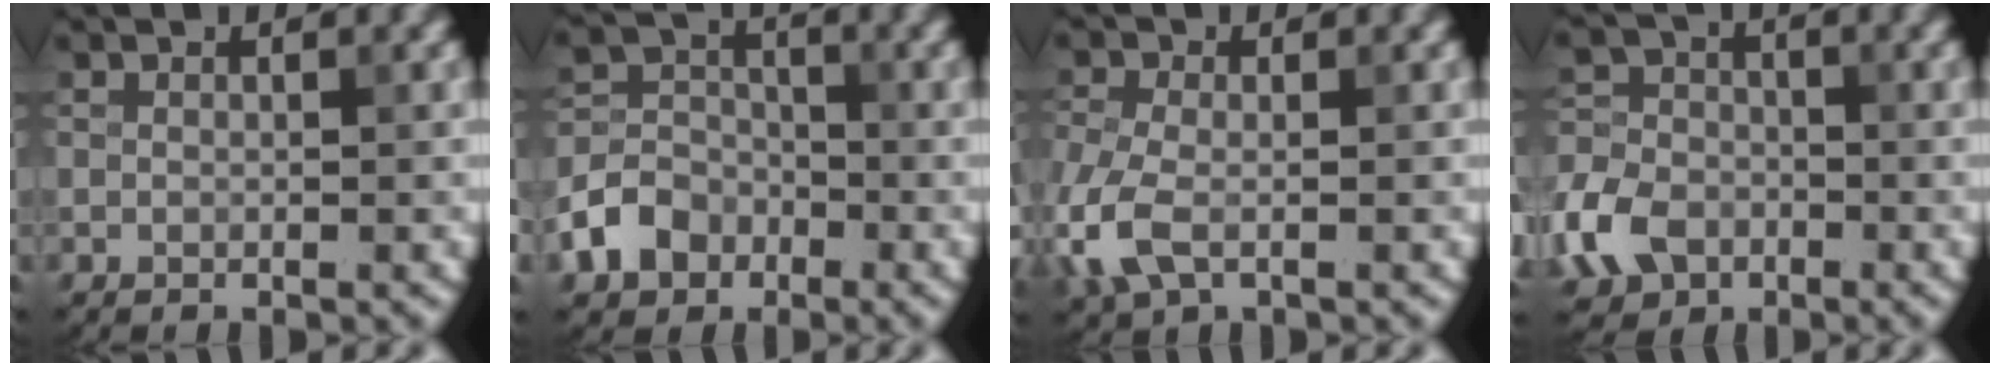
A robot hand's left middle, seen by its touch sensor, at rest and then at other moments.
{"total": 4.8, "force": [-2.5, 3.7, 1.8], "torque": [-0.038, 0.003, -0.057]}
{"total": 4.6, "force": [-1.7, 2.6, 3.4], "torque": [-0.095, -0.006, -0.043]}
{"total": 6.6, "force": [-3.1, 4.9, 3.2], "torque": [-0.080, -0.005, -0.075]}